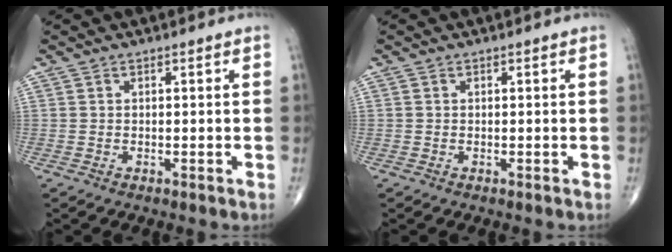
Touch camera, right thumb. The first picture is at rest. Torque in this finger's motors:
{"motor_torque": [-0.06, 0.21, 0.15, 0.05, 0.00]}